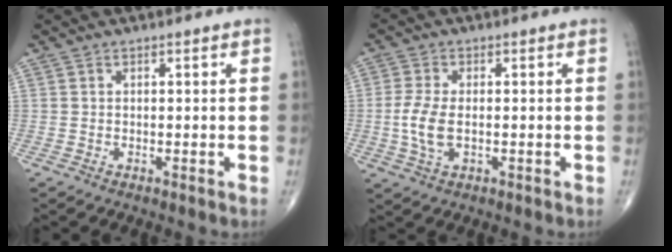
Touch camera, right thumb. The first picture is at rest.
{"total": 6.0, "force": [-0.6, 3.2, 5.1], "torque": [-0.118, 0.000, -0.013]}